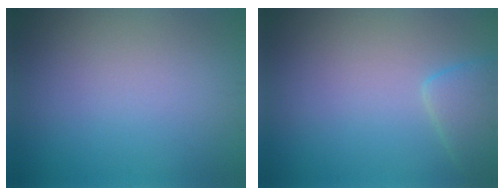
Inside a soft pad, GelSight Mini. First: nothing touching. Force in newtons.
{"total": 2.8, "press": 2.7, "slide": 0.3}